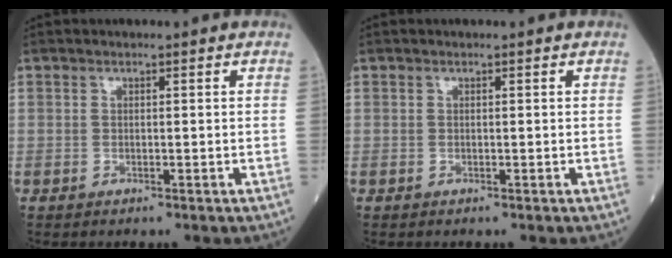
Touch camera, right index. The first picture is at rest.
{"total": 0.0}